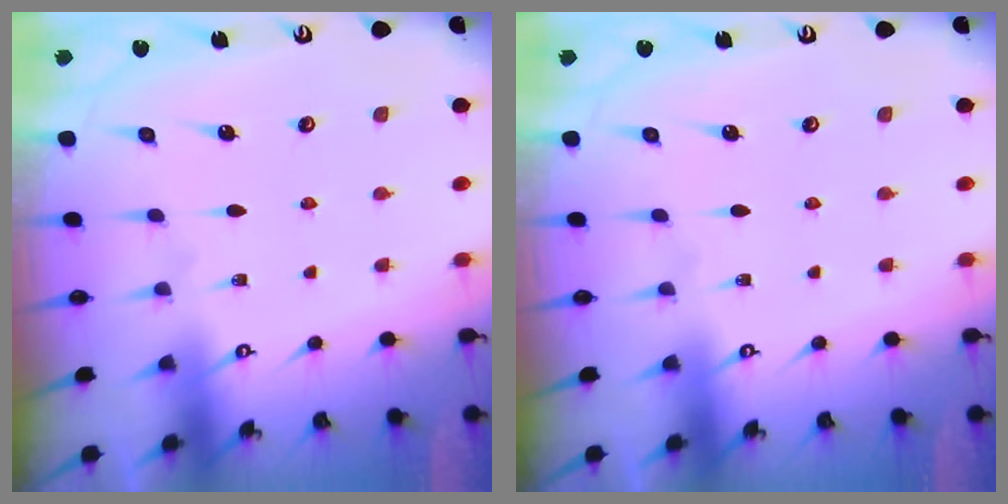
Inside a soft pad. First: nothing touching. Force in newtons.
{"total": 0.0}